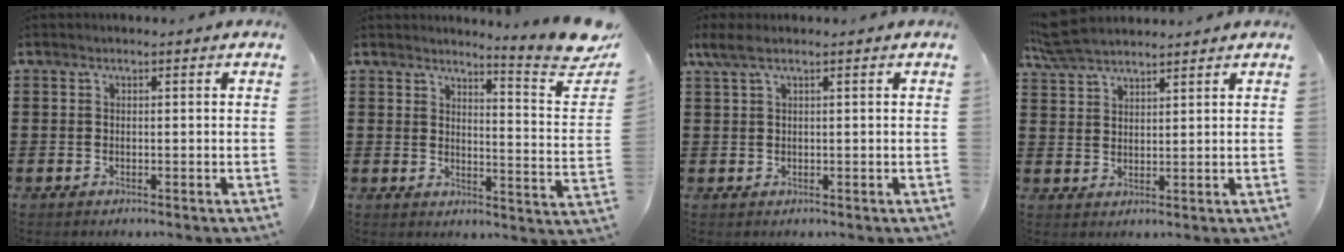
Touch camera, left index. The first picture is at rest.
{"total": 5.5, "force": [4.9, -0.4, 2.6], "torque": [-0.047, -0.048, 0.075]}
{"total": 1.8, "force": [0.6, 0.3, 1.7], "torque": [-0.042, -0.002, 0.007]}
{"total": 5.0, "force": [4.5, 0.9, 1.9], "torque": [-0.051, -0.006, 0.085]}